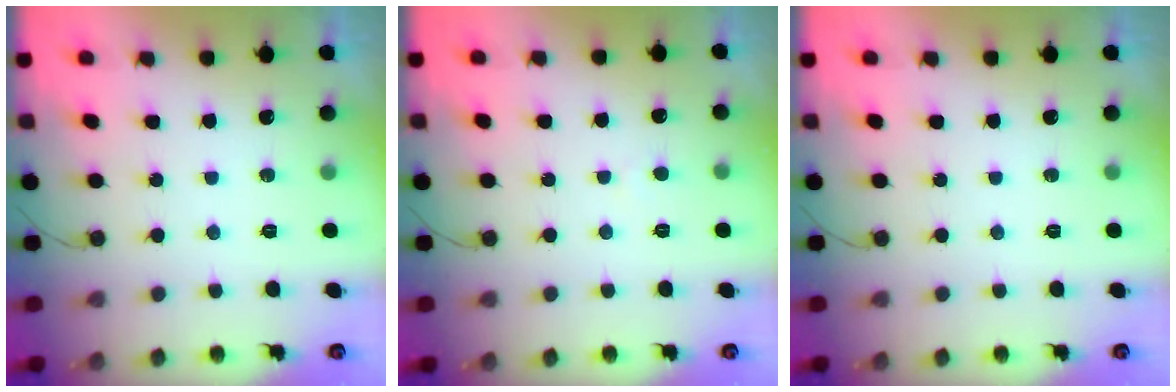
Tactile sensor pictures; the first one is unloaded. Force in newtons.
{"total": 1.6, "press": 1.6, "slide": 0.1}
{"total": 0.0}